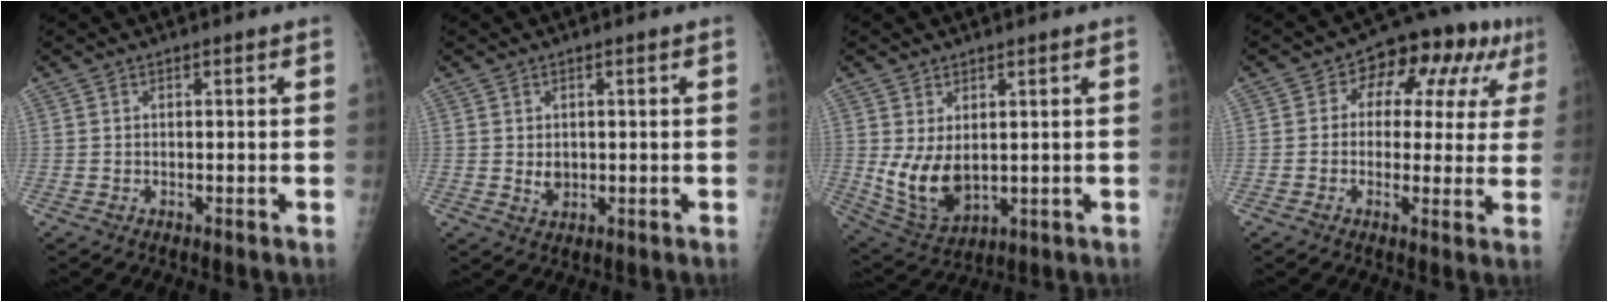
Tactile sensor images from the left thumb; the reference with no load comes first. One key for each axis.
{"total": 2.5, "fx": 0.1, "fy": 2.0, "fz": 1.6, "tx": -0.016, "ty": -0.004, "tz": 0.009}
{"total": 8.8, "fx": 0.7, "fy": 5.4, "fz": 6.9, "tx": -0.118, "ty": -0.020, "tz": 0.034}
{"total": 13.1, "fx": 4.1, "fy": 7.7, "fz": 9.8, "tx": -0.078, "ty": 0.025, "tz": 0.046}